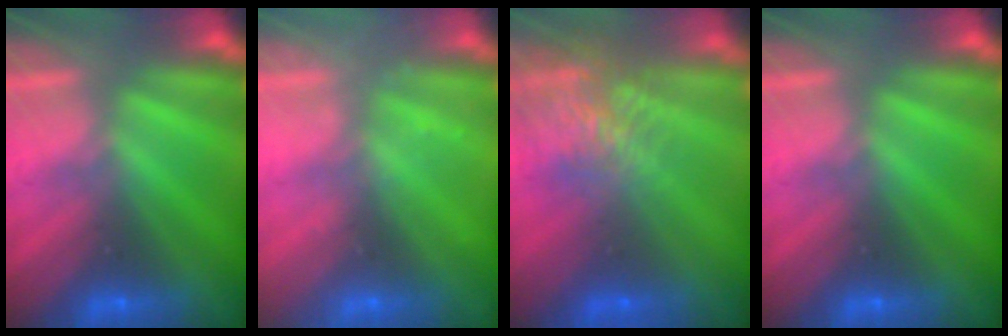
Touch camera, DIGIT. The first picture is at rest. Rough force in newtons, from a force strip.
{"total": 2.2}
{"total": 5.5}
{"total": 0.0}